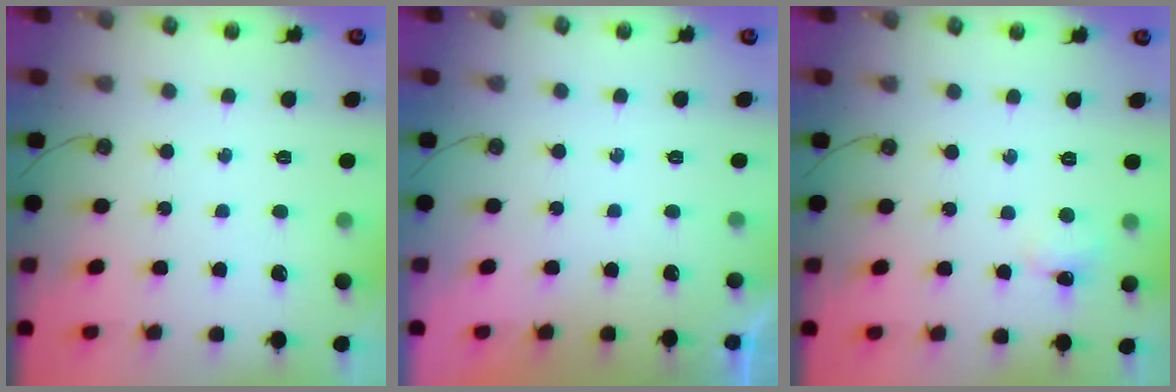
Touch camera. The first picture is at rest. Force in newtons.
{"total": 0.0}
{"total": 2.5, "press": 2.4, "slide": 0.5}